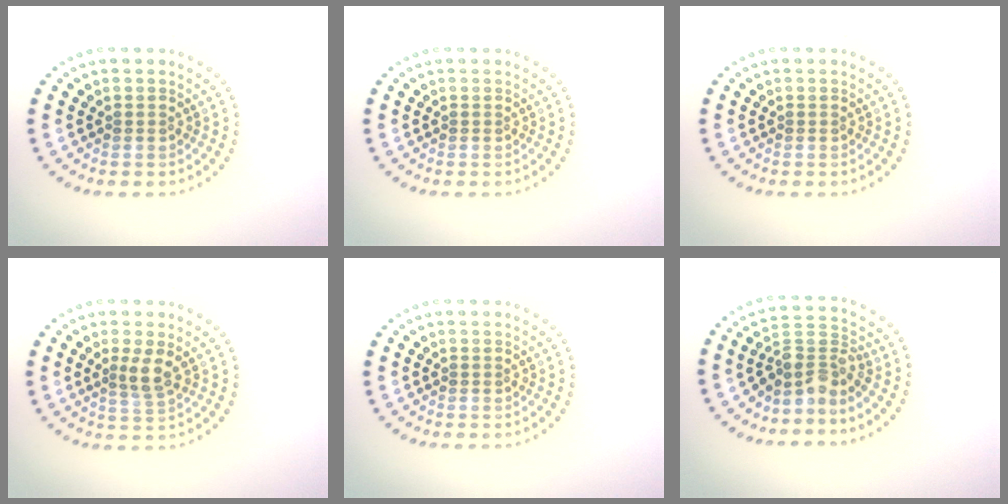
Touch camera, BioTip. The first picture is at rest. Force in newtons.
{"total": 0.0}
{"total": 0.0}
{"total": 2.1, "press": 1.8, "slide": 1.1}
{"total": 0.0}
{"total": 3.3, "press": 2.6, "slide": 2.1}